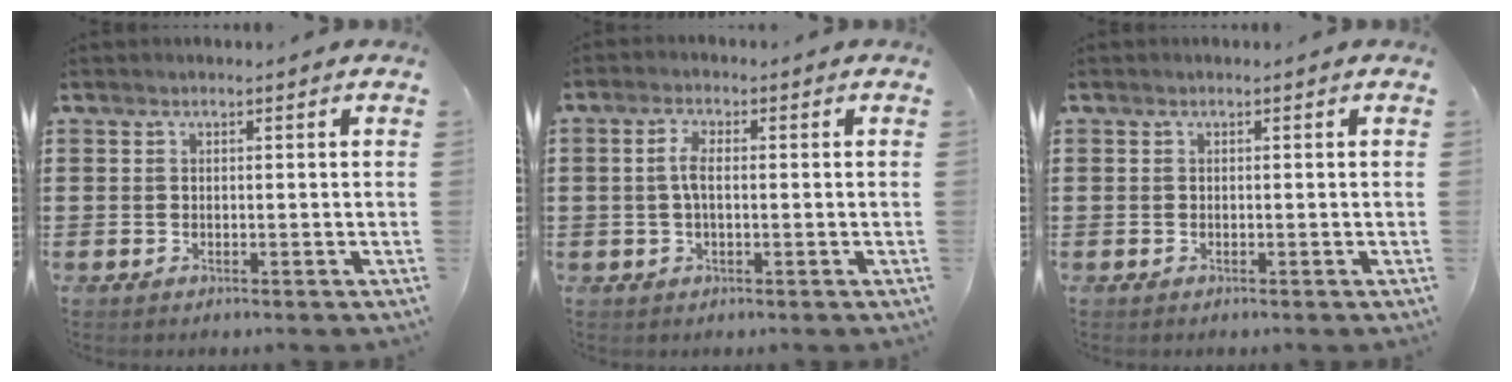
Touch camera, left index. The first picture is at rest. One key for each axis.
{"total": 3.6, "fx": 0.1, "fy": 1.5, "fz": 3.2, "tx": -0.070, "ty": 0.004, "tz": -0.002}
{"total": 0.0}